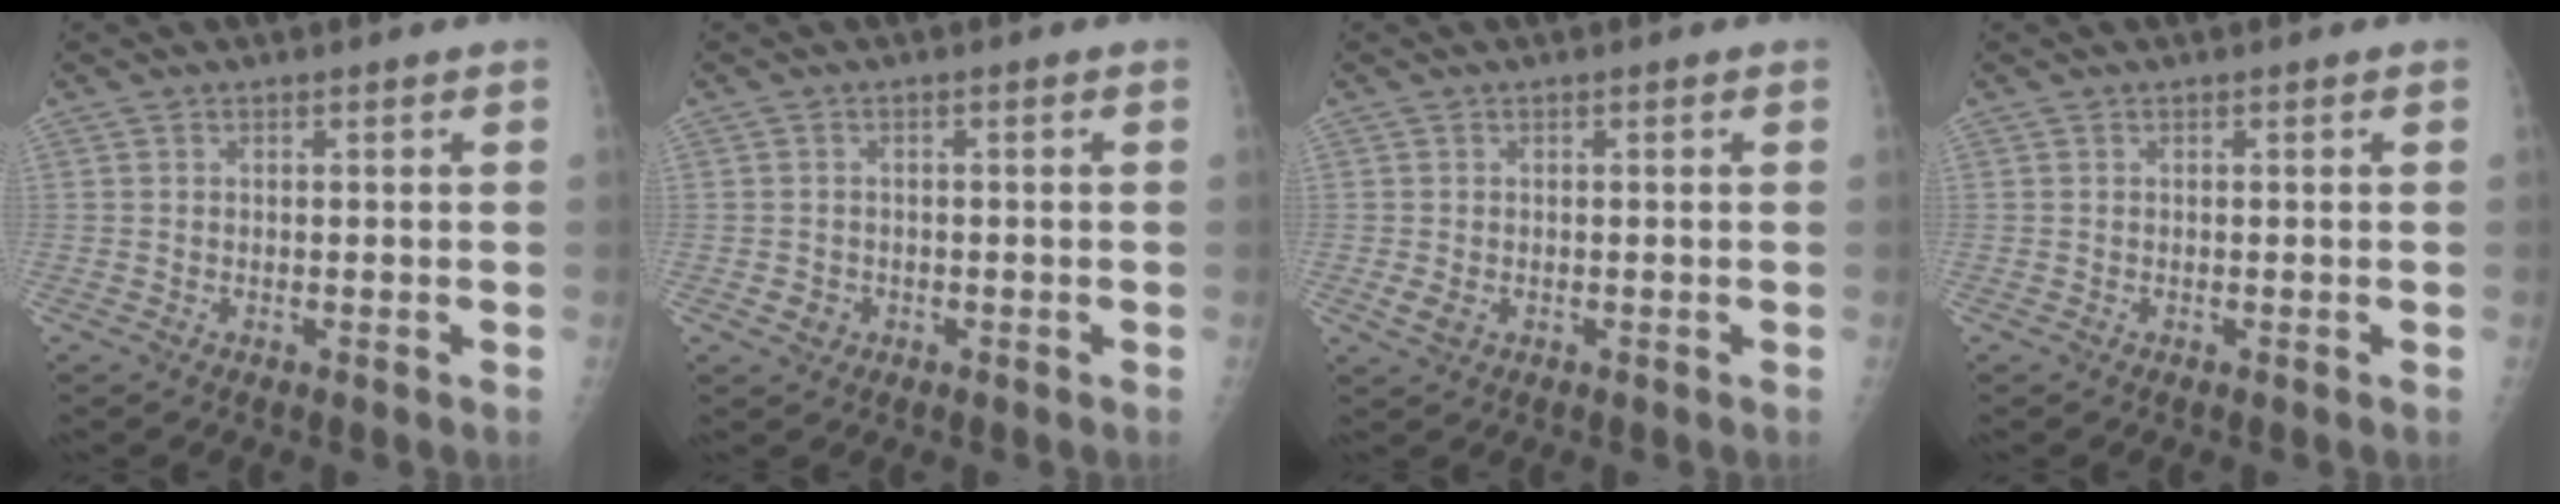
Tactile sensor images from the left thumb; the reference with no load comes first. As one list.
[{"total": 2.0, "force": [-0.8, 1.8, 0.5], "torque": [-0.001, 0.005, -0.009]}, {"total": 2.1, "force": [-0.5, 1.5, 1.4], "torque": [-0.029, -0.004, -0.007]}, {"total": 0.0}]